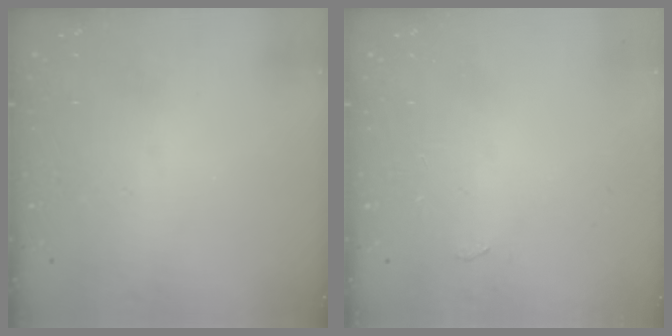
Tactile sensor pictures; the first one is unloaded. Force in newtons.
{"total": 8.6, "press": 2.9, "slide": 8.1}